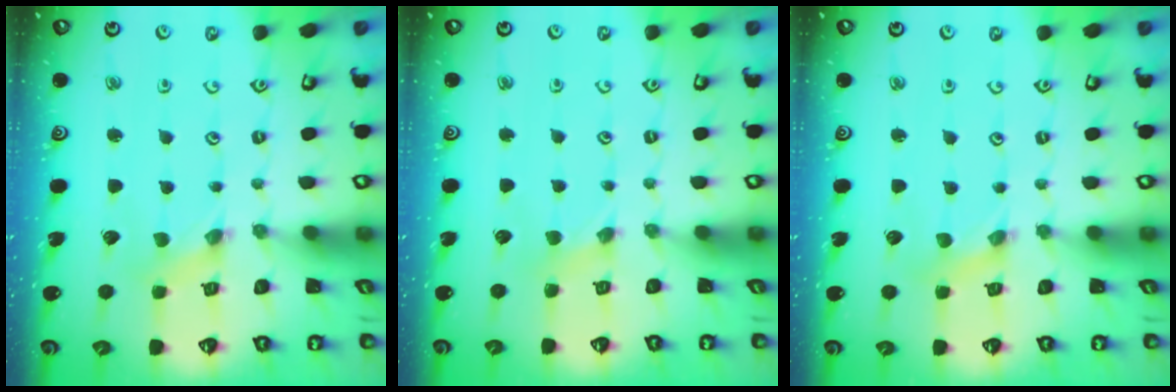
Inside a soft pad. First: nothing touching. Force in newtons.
{"total": 2.2, "press": 2.2, "slide": 0.4}
{"total": 1.5, "press": 1.5, "slide": 0.1}